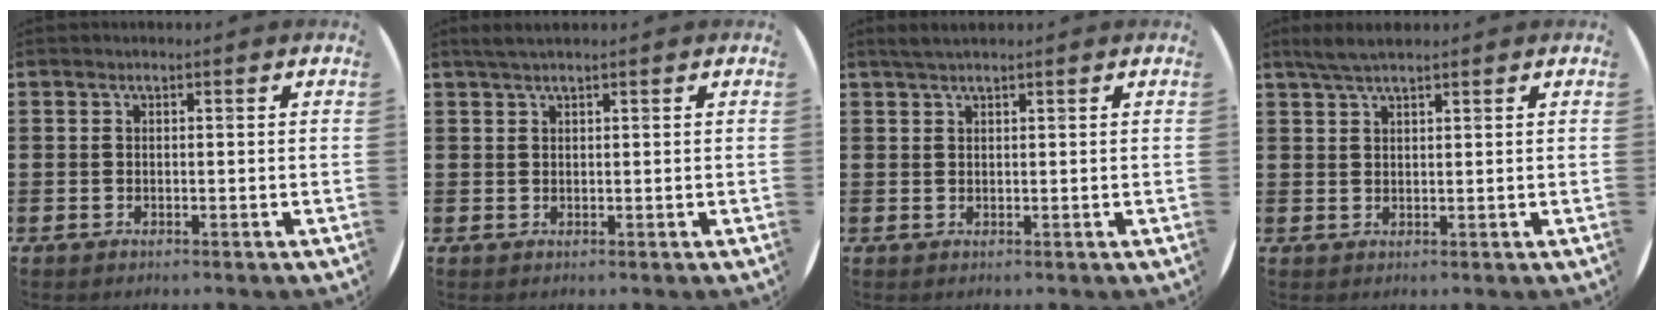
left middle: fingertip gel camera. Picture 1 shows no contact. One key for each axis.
{"total": 1.6, "fx": 1.4, "fy": 0.2, "fz": 0.7, "tx": -0.014, "ty": 0.003, "tz": 0.026}
{"total": 1.4, "fx": 1.2, "fy": 0.0, "fz": 0.7, "tx": -0.014, "ty": 0.003, "tz": 0.022}
{"total": 2.8, "fx": 2.3, "fy": 0.4, "fz": 1.6, "tx": -0.034, "ty": 0.005, "tz": 0.041}